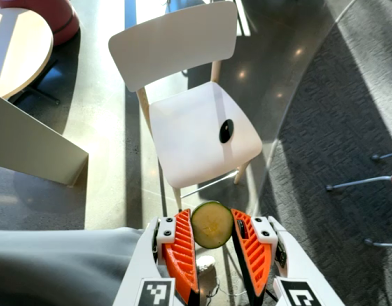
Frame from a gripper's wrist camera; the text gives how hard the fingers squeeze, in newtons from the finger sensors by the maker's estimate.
{"total": 8.4, "left": 8.4, "right": 8.5}